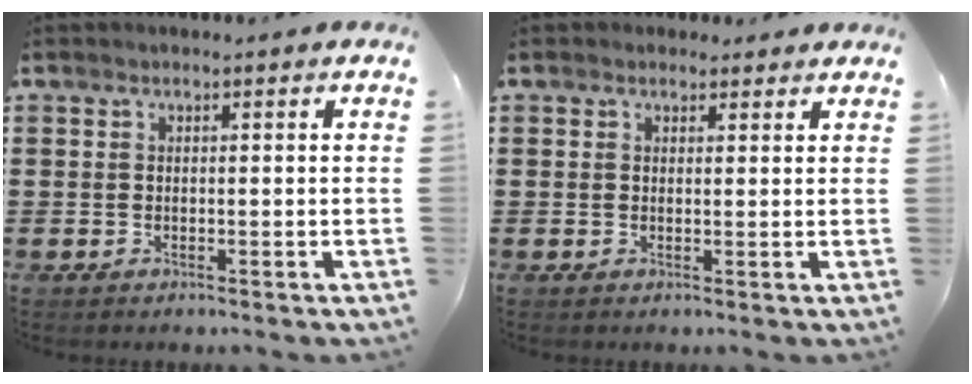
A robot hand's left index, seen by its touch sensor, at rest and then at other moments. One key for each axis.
{"total": 1.5, "fx": 1.2, "fy": 0.8, "fz": 0.2, "tx": -0.008, "ty": 0.006, "tz": 0.024}